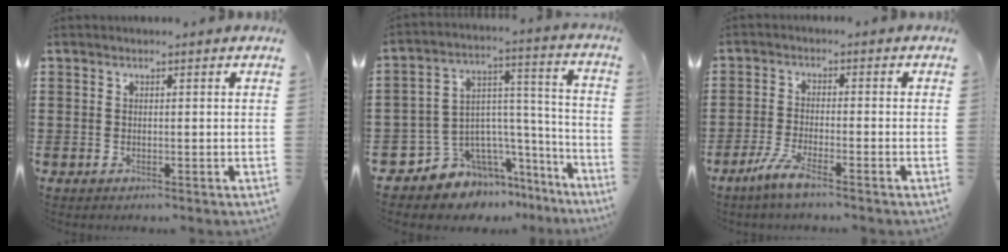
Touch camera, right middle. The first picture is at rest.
{"total": 7.6, "force": [-5.7, 5.0, 0.6], "torque": [-0.044, -0.013, -0.104]}
{"total": 4.5, "force": [-3.2, 0.1, 3.1], "torque": [-0.070, -0.013, -0.062]}